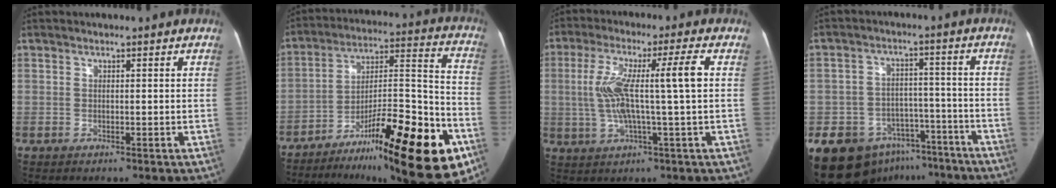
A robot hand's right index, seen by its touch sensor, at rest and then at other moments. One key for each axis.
{"total": 26.8, "fx": -14.5, "fy": 4.4, "fz": 22.1, "tx": -0.271, "ty": 0.005, "tz": -0.219}
{"total": 10.9, "fx": 0.8, "fy": -0.2, "fz": 10.9, "tx": -0.211, "ty": 0.020, "tz": 0.013}
{"total": 15.4, "fx": -10.4, "fy": 10.4, "fz": 4.6, "tx": -0.072, "ty": 0.047, "tz": -0.140}